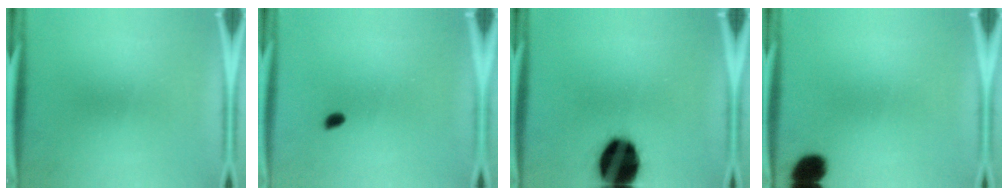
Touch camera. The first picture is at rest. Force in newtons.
{"total": 1.3}
{"total": 19.5}
{"total": 6.4}